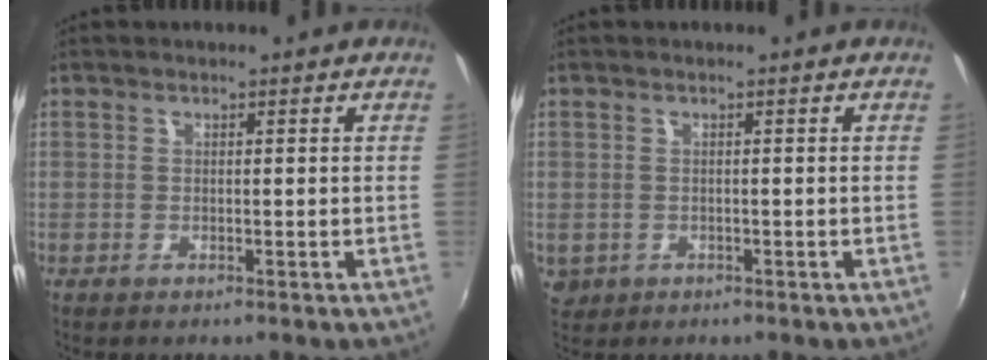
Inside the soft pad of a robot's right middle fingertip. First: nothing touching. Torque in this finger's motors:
{"motor_torque": [0.10, -0.20, 0.03, 0.01]}